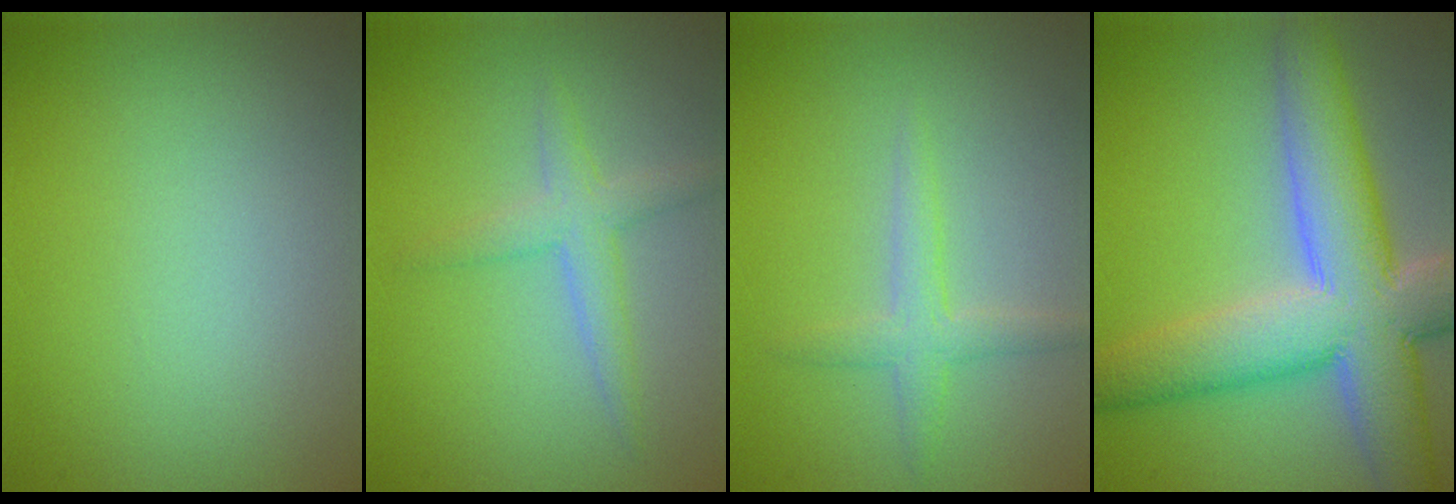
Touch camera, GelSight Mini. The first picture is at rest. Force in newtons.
{"total": 2.3, "press": 2.3, "slide": 0.2}
{"total": 2.1, "press": 2.1, "slide": 0.1}
{"total": 10.6, "press": 10.6, "slide": 0.7}